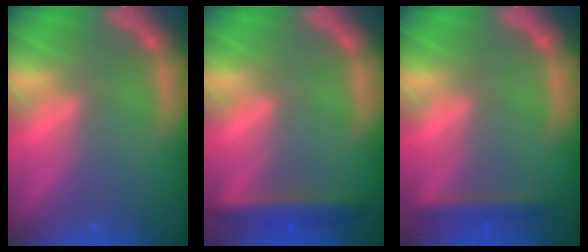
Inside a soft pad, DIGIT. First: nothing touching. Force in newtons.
{"total": 3.4}
{"total": 2.4}